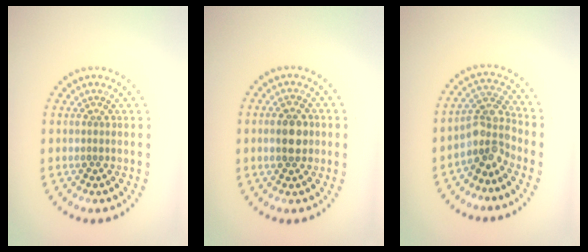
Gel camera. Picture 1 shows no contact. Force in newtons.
{"total": 3.3, "press": 3.3, "slide": 0.1}
{"total": 3.7, "press": 3.0, "slide": 2.3}